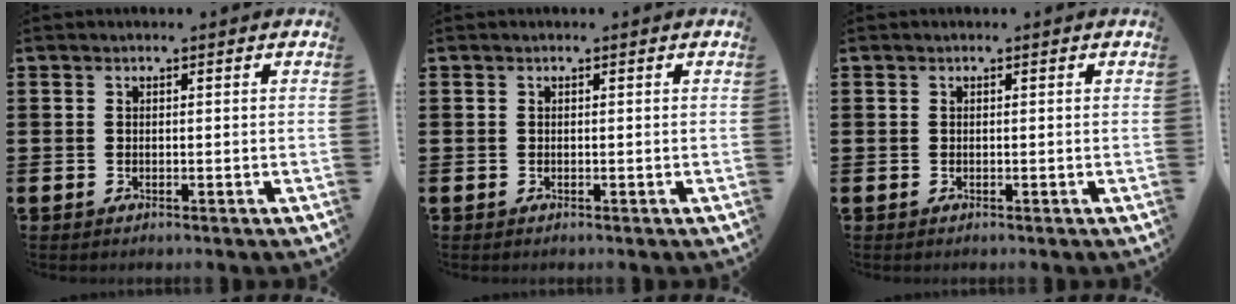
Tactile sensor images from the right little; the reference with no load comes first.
{"total": 0.0}
{"total": 0.0}